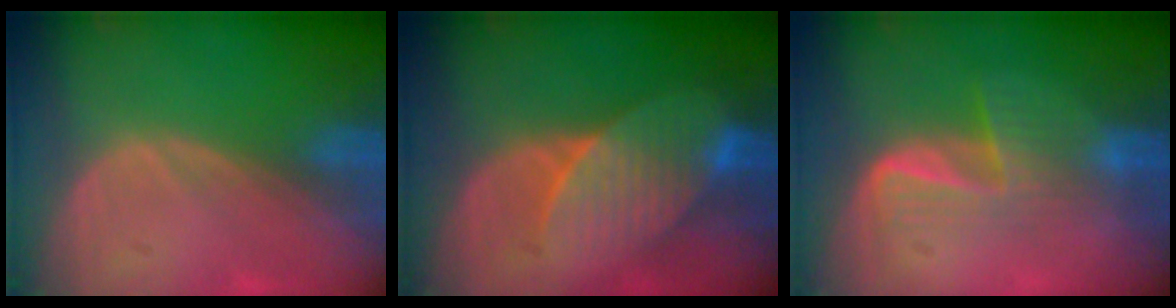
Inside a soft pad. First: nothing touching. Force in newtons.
{"total": 7.5, "press": 7.3, "slide": 1.4}
{"total": 6.9, "press": 5.8, "slide": 3.8}